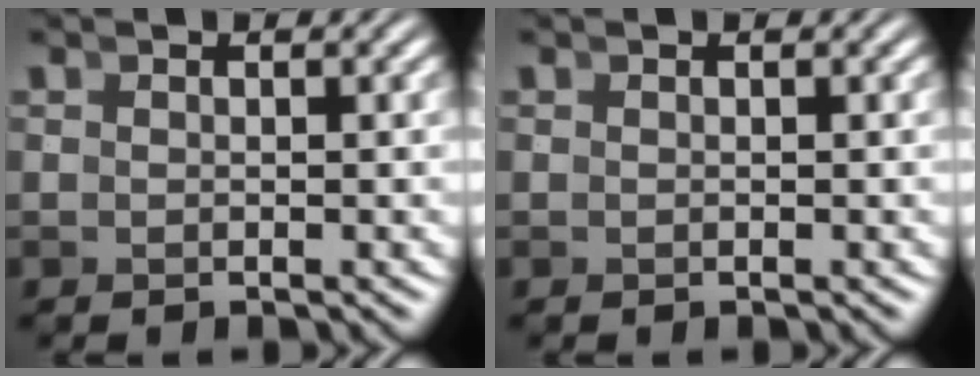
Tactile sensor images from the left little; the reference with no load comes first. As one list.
[{"total": 0.0}]